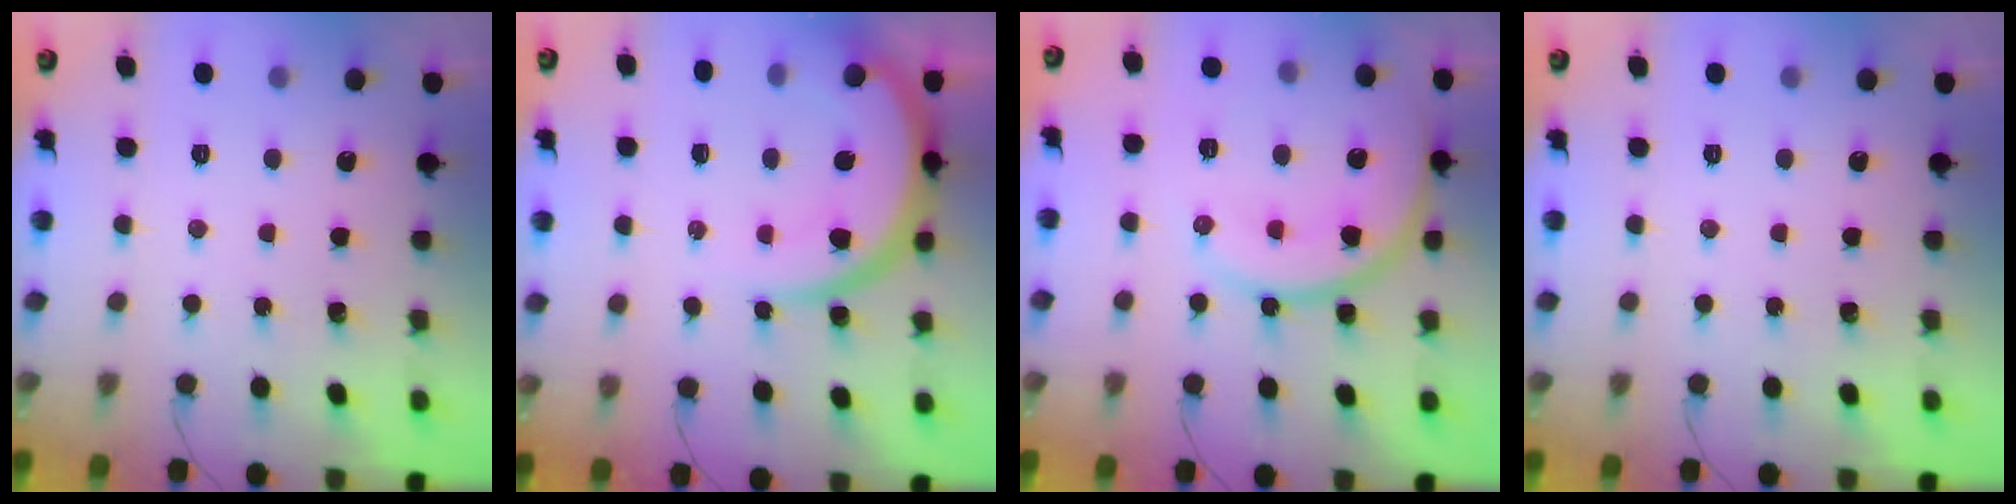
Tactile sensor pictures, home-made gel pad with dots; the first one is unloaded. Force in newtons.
{"total": 12.4, "press": 12.3, "slide": 1.2}
{"total": 16.5, "press": 16.5, "slide": 1.0}
{"total": 0.0}